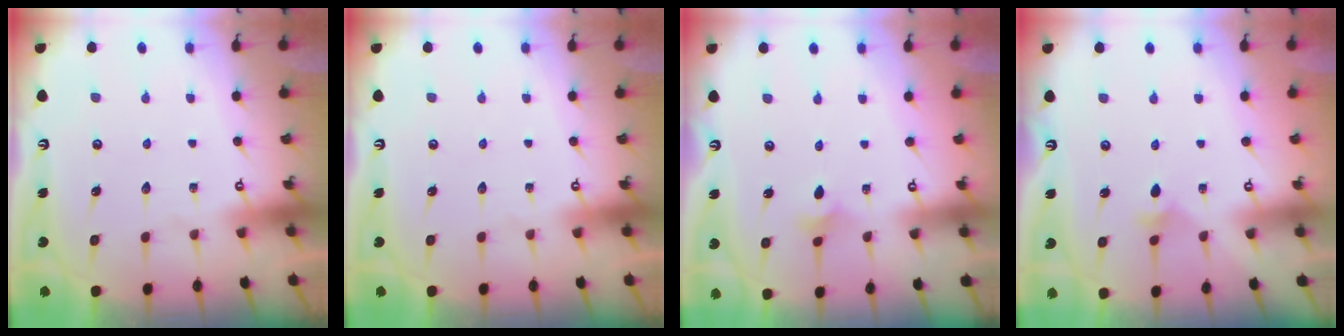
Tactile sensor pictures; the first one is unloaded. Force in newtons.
{"total": 0.0}
{"total": 3.0, "press": 2.9, "slide": 0.8}
{"total": 4.0, "press": 3.9, "slide": 0.8}